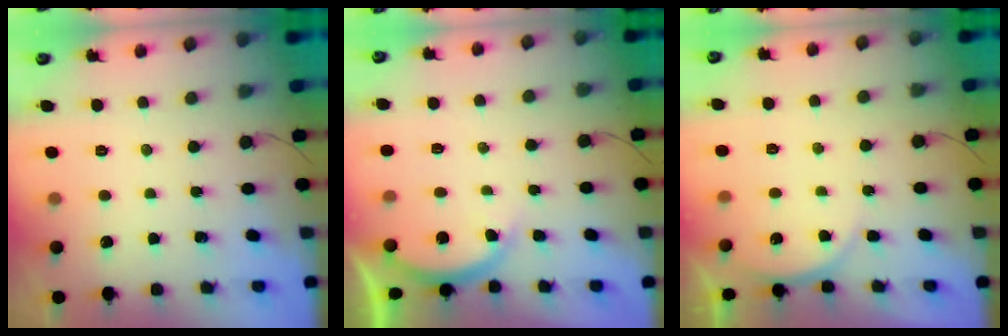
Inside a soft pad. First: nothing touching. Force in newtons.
{"total": 4.4, "press": 4.3, "slide": 0.7}
{"total": 4.0, "press": 4.0, "slide": 0.5}